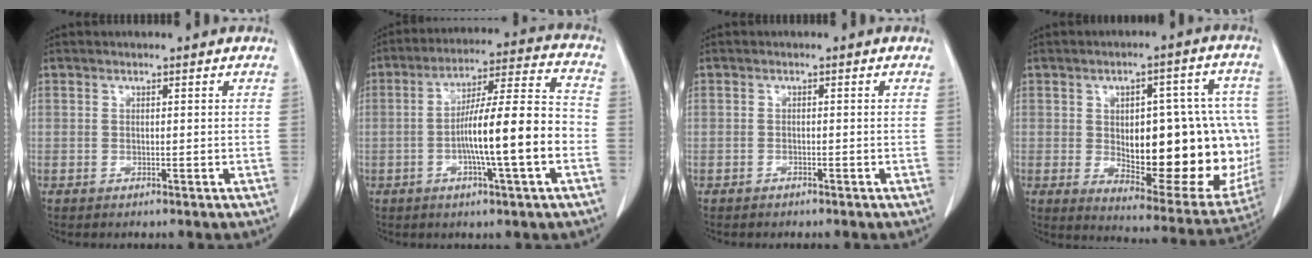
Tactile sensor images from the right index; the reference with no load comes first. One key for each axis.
{"total": 14.6, "fx": -3.4, "fy": 0.4, "fz": 14.2, "tx": -0.235, "ty": 0.012, "tz": -0.058}
{"total": 0.7, "fx": -0.6, "fy": 0.3, "fz": 0.1, "tx": -0.007, "ty": 0.000, "tz": -0.012}
{"total": 24.3, "fx": -1.3, "fy": 9.3, "fz": 22.4, "tx": -0.243, "ty": 0.018, "tz": 0.016}